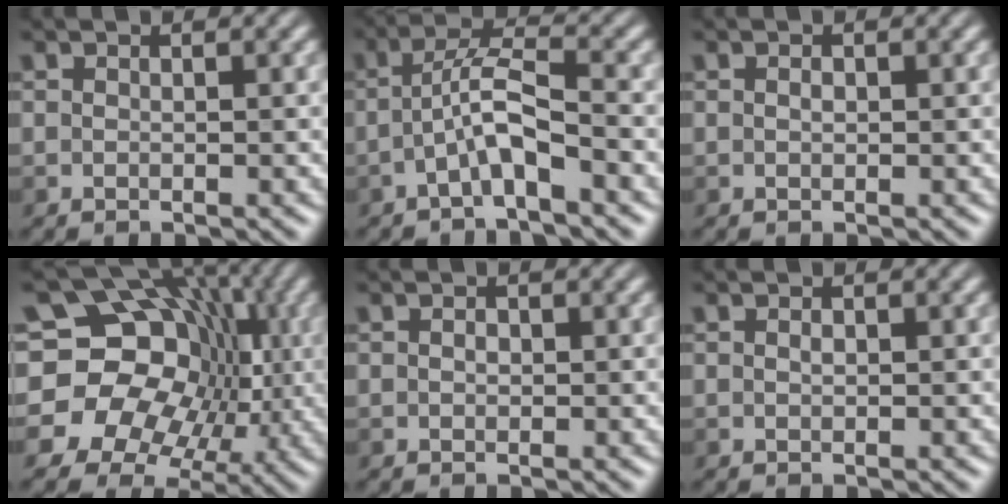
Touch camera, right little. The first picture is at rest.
{"total": 3.6, "force": [-1.9, 0.4, 3.0], "torque": [-0.061, 0.015, -0.038]}
{"total": 0.7, "force": [0.2, 0.5, 0.4], "torque": [-0.005, 0.005, -0.002]}
{"total": 16.2, "force": [1.3, 13.7, 8.5], "torque": [-0.135, 0.034, 0.001]}
{"total": 1.3, "force": [0.4, 0.9, 0.7], "torque": [-0.004, 0.009, -0.006]}
{"total": 0.5, "force": [0.1, 0.3, 0.4], "torque": [-0.005, 0.005, 0.001]}